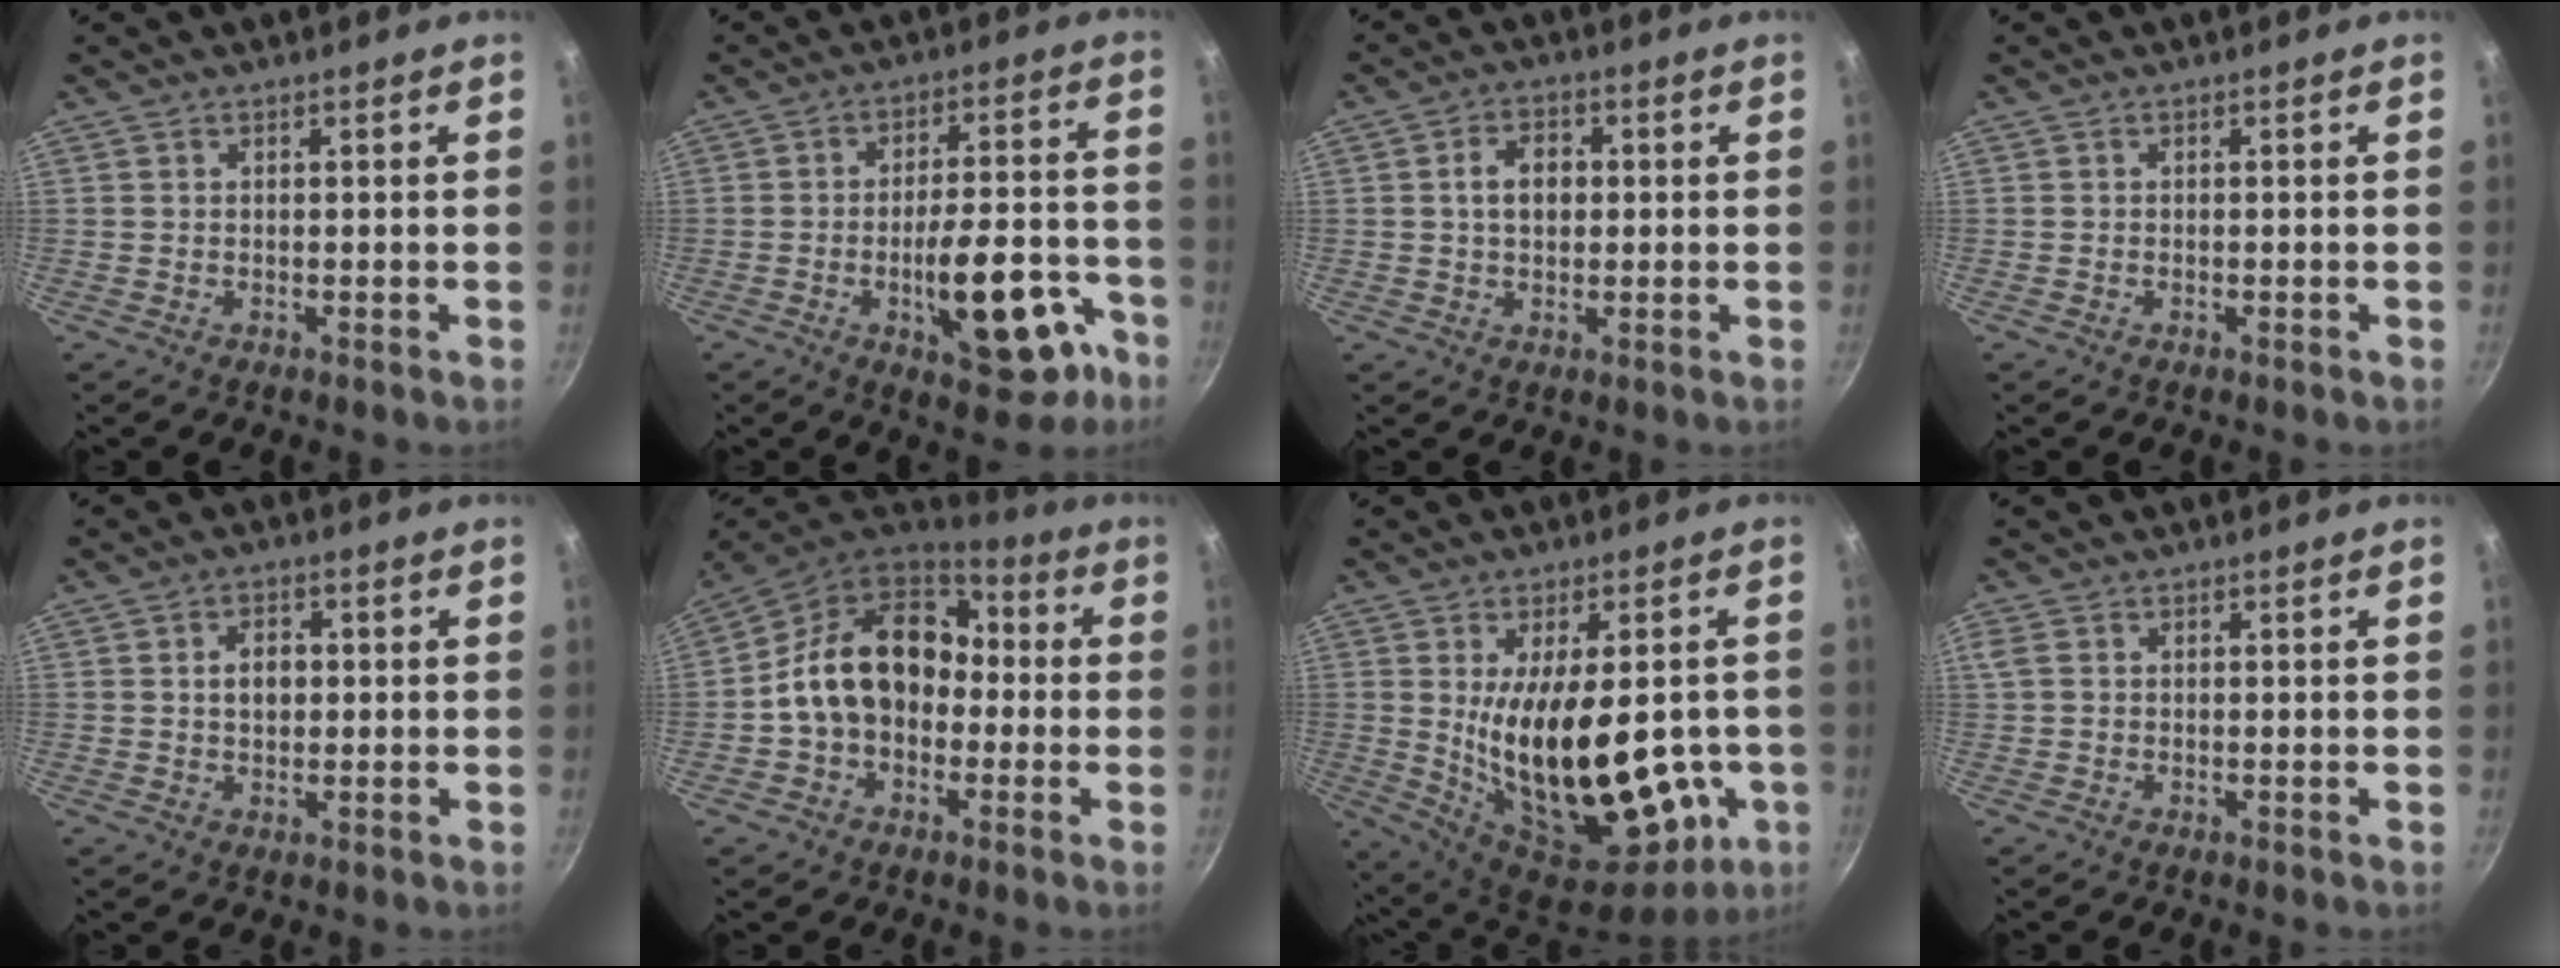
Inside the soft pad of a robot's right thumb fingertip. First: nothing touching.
{"total": 16.6, "force": [-6.9, 6.9, 13.4], "torque": [-0.146, 0.045, -0.088]}
{"total": 5.5, "force": [0.5, 3.9, 3.8], "torque": [-0.043, 0.010, 0.004]}
{"total": 0.0}
{"total": 4.1, "force": [0.3, 3.0, 2.8], "torque": [-0.028, 0.008, 0.004]}
{"total": 17.3, "force": [-0.4, 13.1, 11.3], "torque": [-0.159, 0.051, -0.018]}
{"total": 26.6, "force": [-2.5, 12.5, 23.3], "torque": [-0.339, -0.033, -0.010]}
{"total": 1.7, "force": [0.3, 1.2, 1.1], "torque": [-0.025, 0.003, 0.007]}